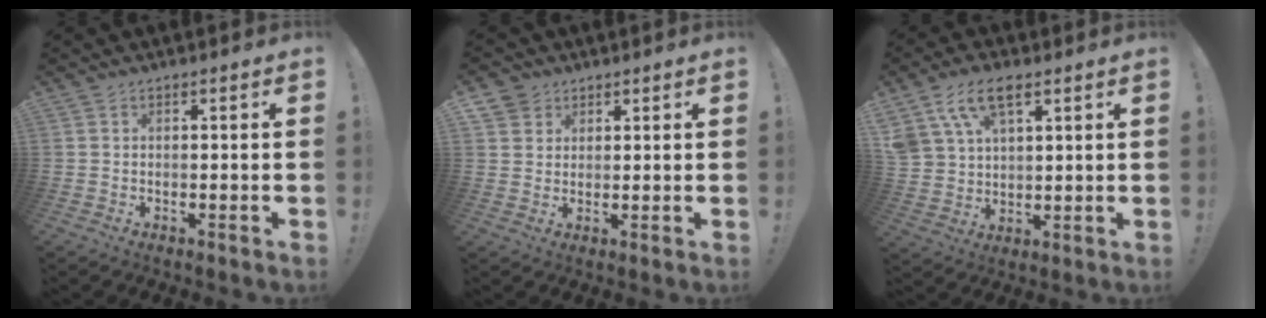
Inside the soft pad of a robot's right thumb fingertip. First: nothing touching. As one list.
[{"total": 4.5, "force": [2.8, 3.5, 0.5], "torque": [-0.008, -0.016, 0.053]}, {"total": 11.7, "force": [6.4, 6.8, 7.0], "torque": [-0.141, -0.016, 0.125]}]